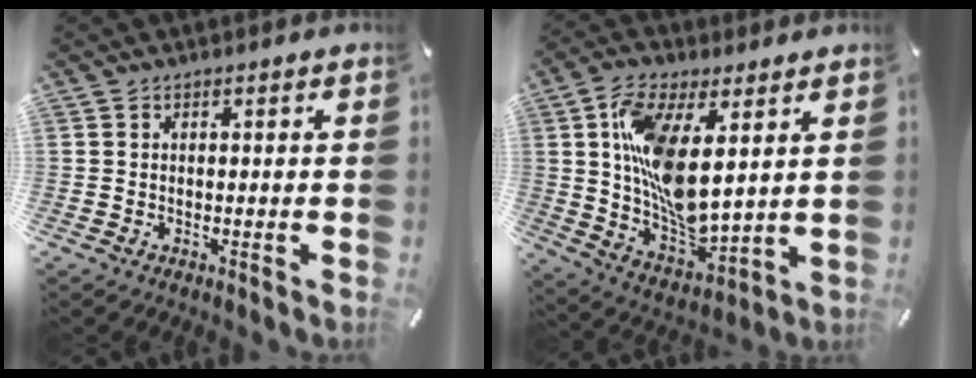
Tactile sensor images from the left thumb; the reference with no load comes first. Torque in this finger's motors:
{"motor_torque": [2.52, 2.49, 1.94, -0.83, 0.69]}